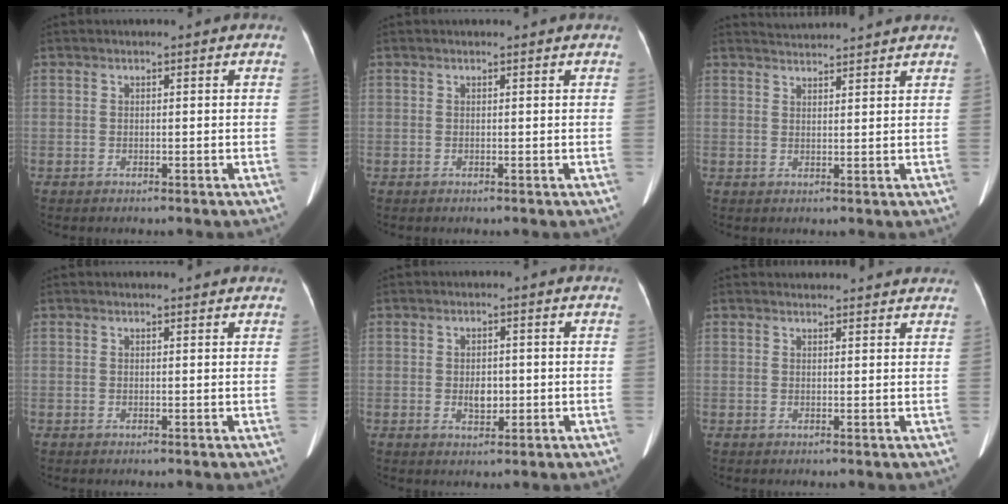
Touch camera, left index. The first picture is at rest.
{"total": 0.7, "force": [0.7, 0.0, 0.2], "torque": [-0.008, 0.002, 0.007]}
{"total": 5.9, "force": [5.8, -0.5, 0.9], "torque": [-0.019, 0.026, 0.079]}
{"total": 2.0, "force": [2.0, 0.2, 0.4], "torque": [-0.011, 0.004, 0.020]}
{"total": 2.7, "force": [-0.3, 1.7, 2.1], "torque": [-0.036, -0.003, 0.000]}
{"total": 8.4, "force": [8.1, 1.3, 1.8], "torque": [-0.011, 0.021, 0.078]}